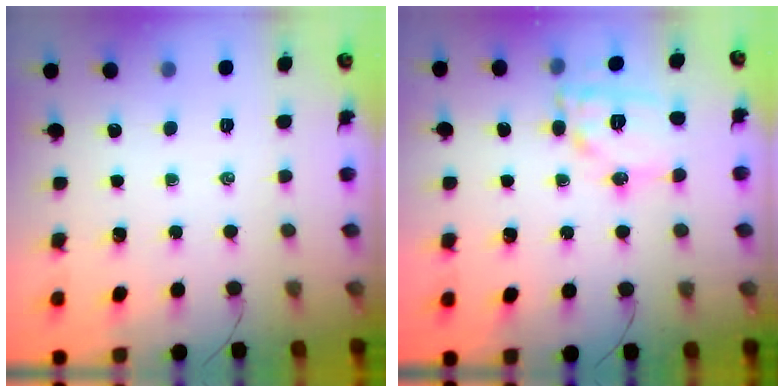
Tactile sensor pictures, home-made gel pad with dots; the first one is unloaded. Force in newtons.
{"total": 11.8, "press": 11.8, "slide": 0.4}